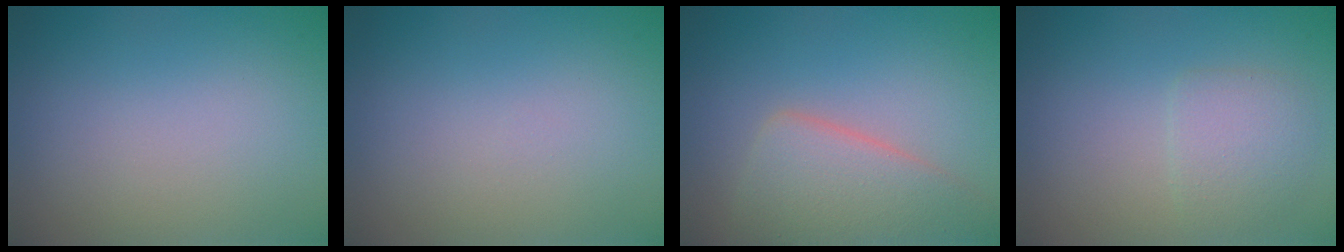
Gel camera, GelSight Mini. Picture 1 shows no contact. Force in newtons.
{"total": 0.0}
{"total": 5.6, "press": 5.6, "slide": 0.2}
{"total": 2.2, "press": 2.2, "slide": 0.1}